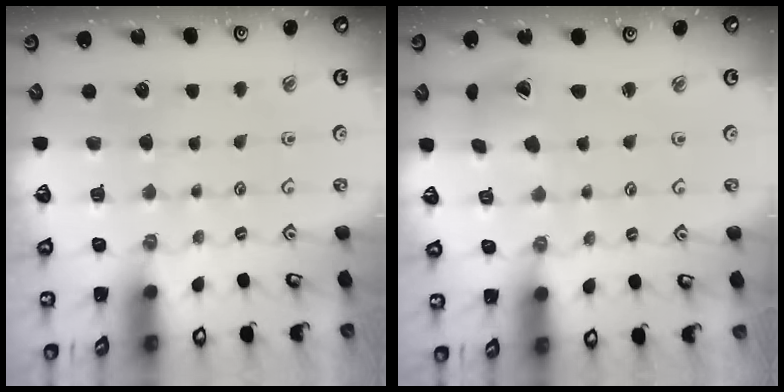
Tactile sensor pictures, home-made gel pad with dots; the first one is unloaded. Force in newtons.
{"total": 3.0, "press": 2.9, "slide": 0.5}